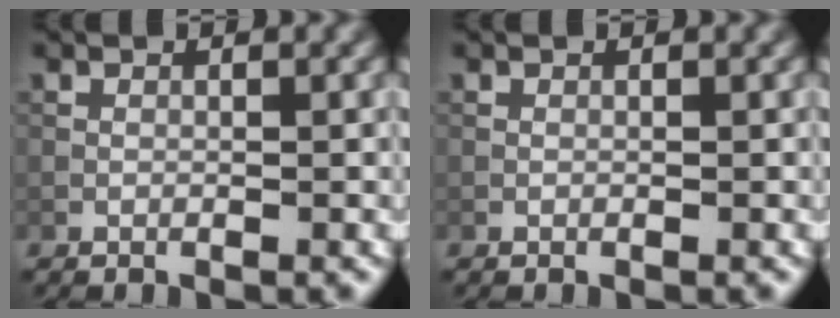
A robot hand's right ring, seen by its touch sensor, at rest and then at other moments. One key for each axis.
{"total": 0.0}